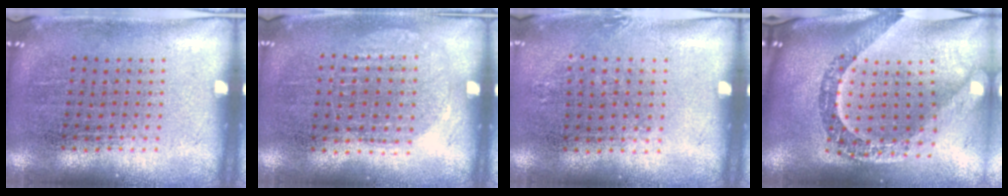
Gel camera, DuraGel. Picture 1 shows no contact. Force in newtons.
{"total": 1.0, "press": 0.9, "slide": 0.4}
{"total": 0.7, "press": 0.7, "slide": 0.2}
{"total": 3.3, "press": 2.4, "slide": 2.3}